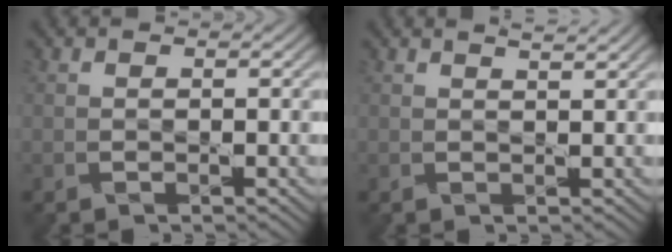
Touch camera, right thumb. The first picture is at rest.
{"total": 1.5, "force": [1.4, -0.2, 0.3], "torque": [-0.013, -0.006, 0.017]}